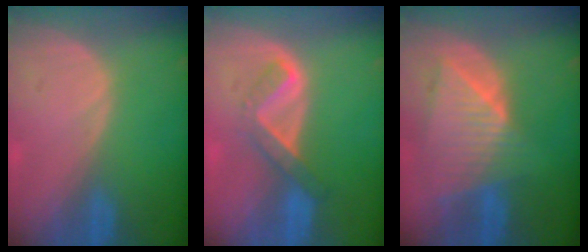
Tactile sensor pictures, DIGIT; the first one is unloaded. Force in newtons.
{"total": 5.2, "press": 4.5, "slide": 2.6}
{"total": 9.0, "press": 7.9, "slide": 4.3}